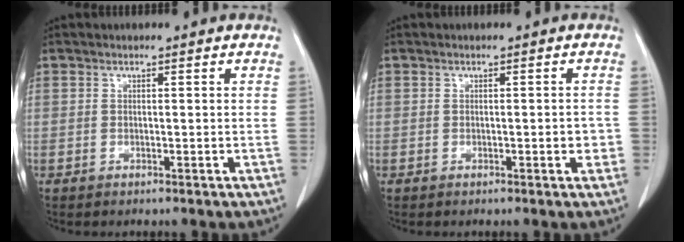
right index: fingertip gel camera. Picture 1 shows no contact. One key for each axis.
{"total": 1.8, "fx": -0.4, "fy": 0.6, "fz": 1.6, "tx": -0.021, "ty": 0.000, "tz": -0.004}